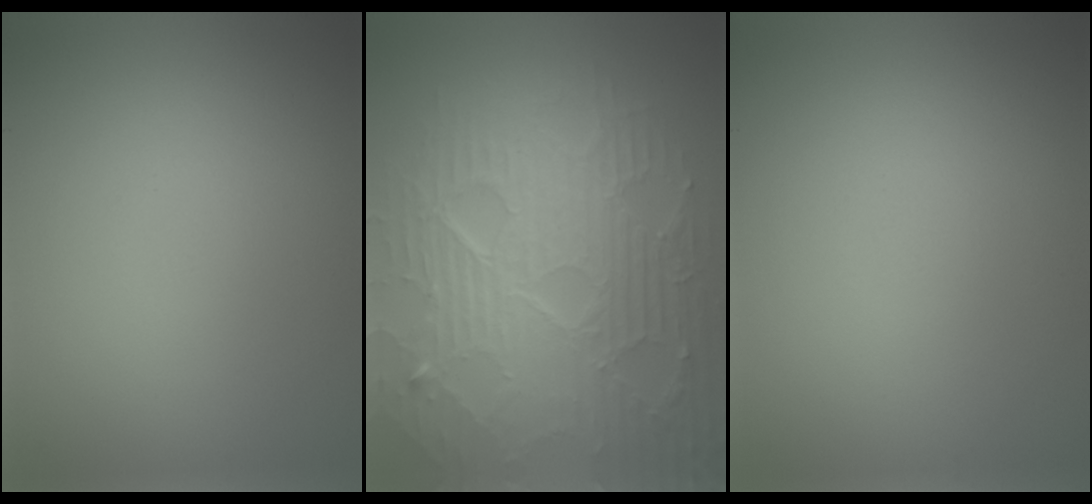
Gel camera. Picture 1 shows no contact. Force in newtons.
{"total": 10.9, "press": 6.9, "slide": 8.5}
{"total": 0.0}